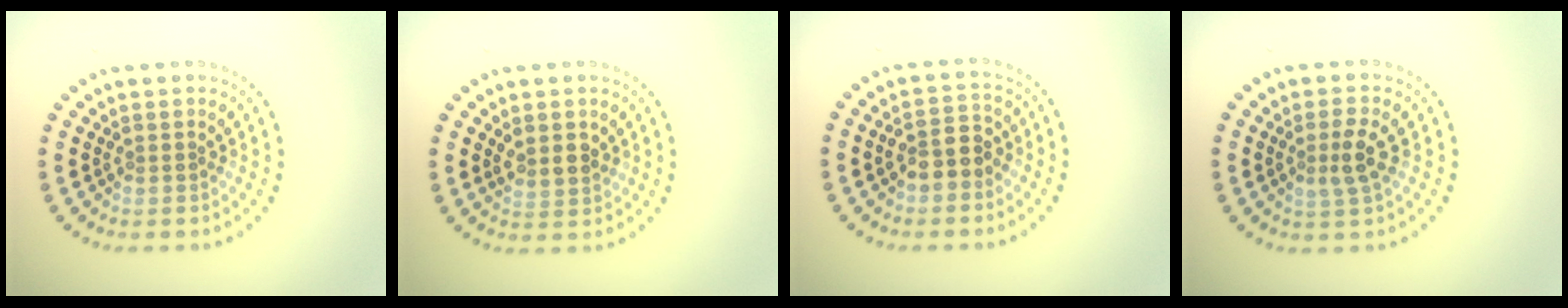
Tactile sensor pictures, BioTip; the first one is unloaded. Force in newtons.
{"total": 2.0, "press": 1.8, "slide": 1.0}
{"total": 3.0, "press": 2.9, "slide": 0.8}
{"total": 2.4, "press": 2.3, "slide": 0.8}